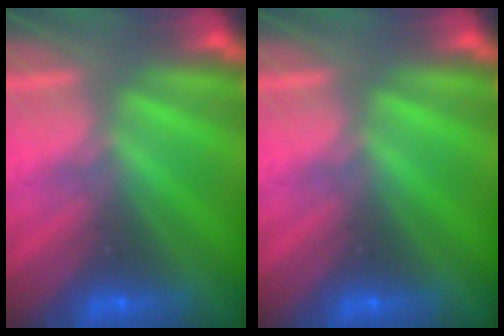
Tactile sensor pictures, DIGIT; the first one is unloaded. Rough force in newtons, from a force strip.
{"total": 0.0}